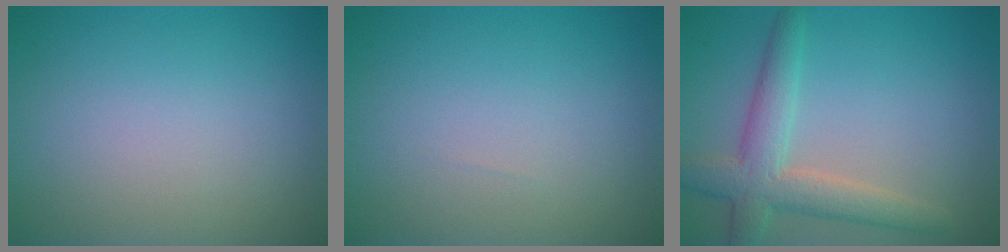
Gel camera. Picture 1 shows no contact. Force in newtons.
{"total": 0.0}
{"total": 4.7, "press": 4.7, "slide": 0.4}